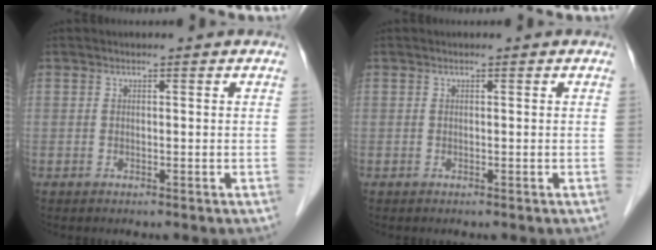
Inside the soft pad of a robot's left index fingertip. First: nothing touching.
{"total": 0.0}